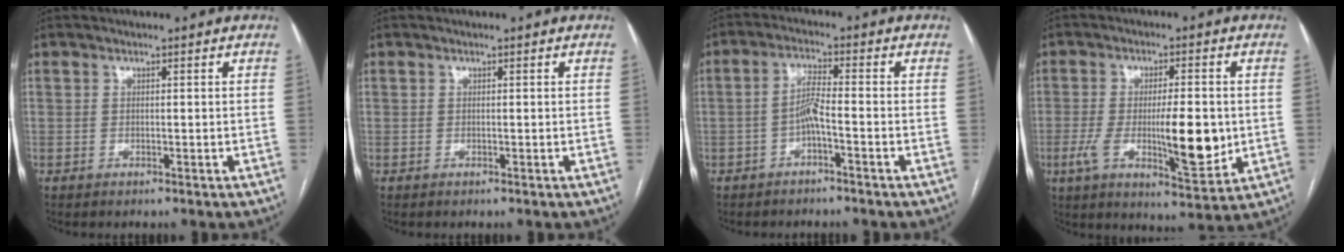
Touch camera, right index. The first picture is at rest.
{"total": 0.0}
{"total": 3.8, "force": [-1.5, 0.2, 3.4], "torque": [-0.070, 0.007, -0.030]}
{"total": 12.3, "force": [-1.7, 3.1, 11.8], "torque": [-0.202, -0.011, -0.021]}